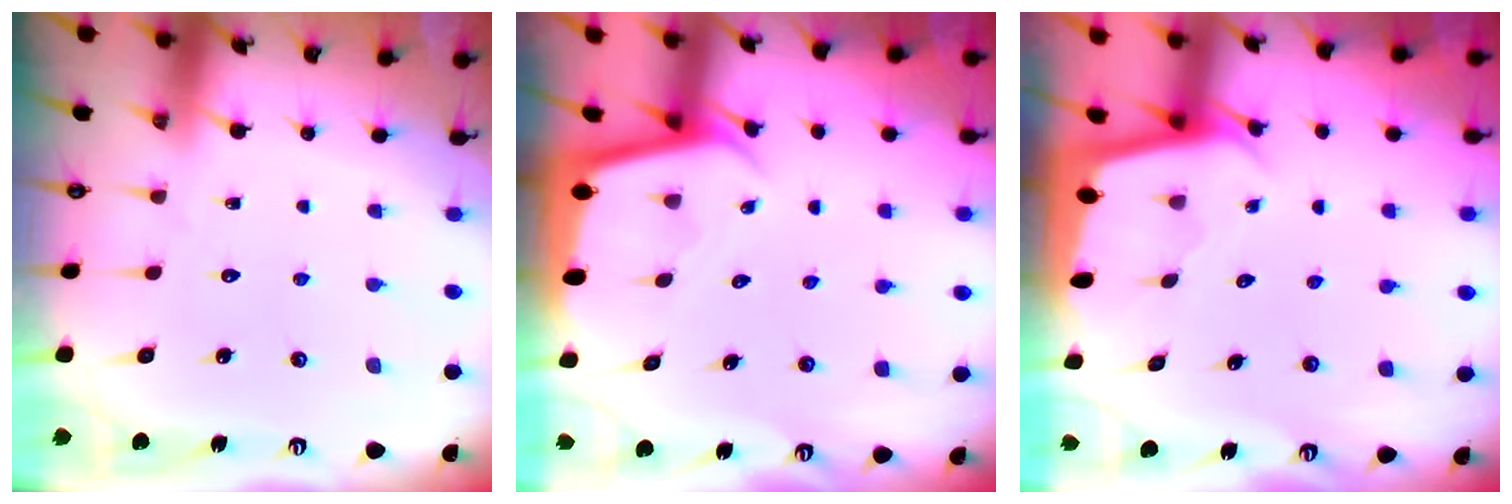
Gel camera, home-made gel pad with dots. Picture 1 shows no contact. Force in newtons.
{"total": 2.3, "press": 2.3, "slide": 0.1}
{"total": 2.1, "press": 2.1, "slide": 0.1}